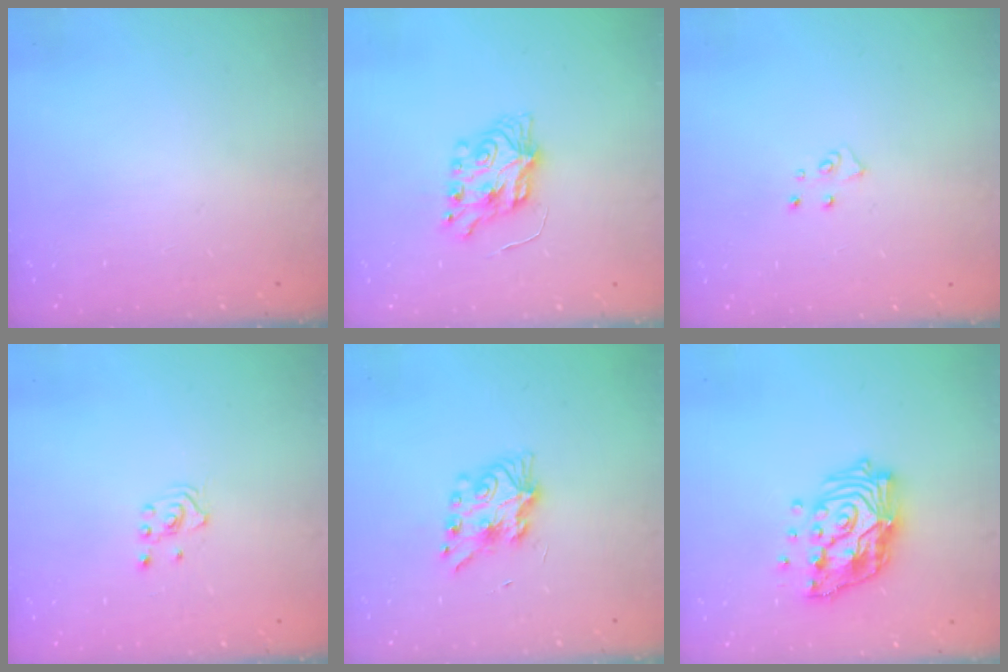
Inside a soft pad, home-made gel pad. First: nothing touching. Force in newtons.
{"total": 7.3, "press": 7.3, "slide": 0.3}
{"total": 5.1, "press": 5.1, "slide": 0.4}
{"total": 2.0, "press": 2.0, "slide": 0.3}
{"total": 7.6, "press": 7.6, "slide": 0.6}
{"total": 17.3, "press": 17.1, "slide": 2.1}